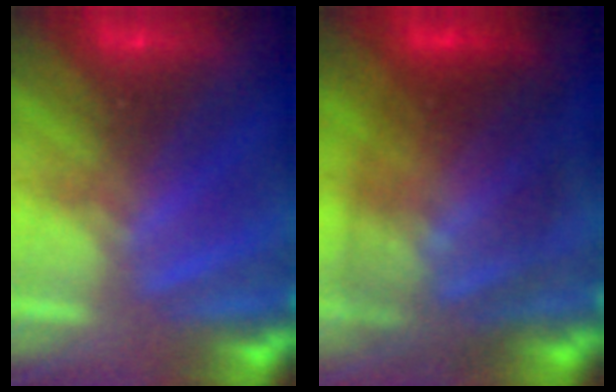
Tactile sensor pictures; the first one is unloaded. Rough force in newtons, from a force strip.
{"total": 10.6}